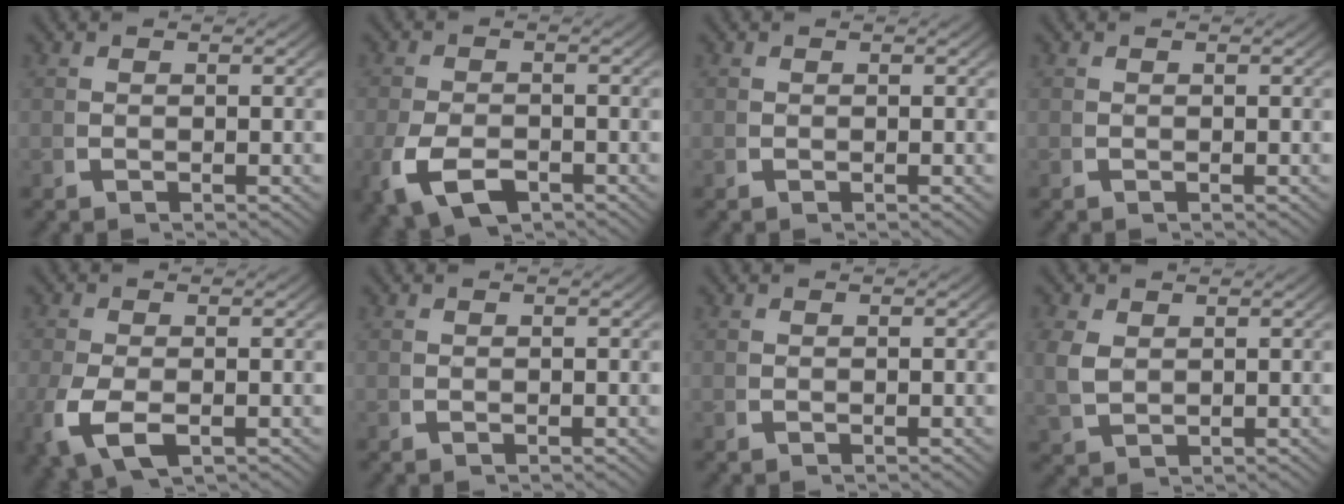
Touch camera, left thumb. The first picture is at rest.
{"total": 5.2, "force": [-2.6, 3.1, 3.3], "torque": [-0.086, -0.024, -0.031]}
{"total": 0.0}
{"total": 0.0}
{"total": 4.8, "force": [-1.6, 2.9, 3.5], "torque": [-0.107, -0.026, -0.010]}
{"total": 0.0}
{"total": 0.0}
{"total": 3.0, "force": [1.0, 2.2, 1.6], "torque": [-0.049, -0.012, 0.035]}